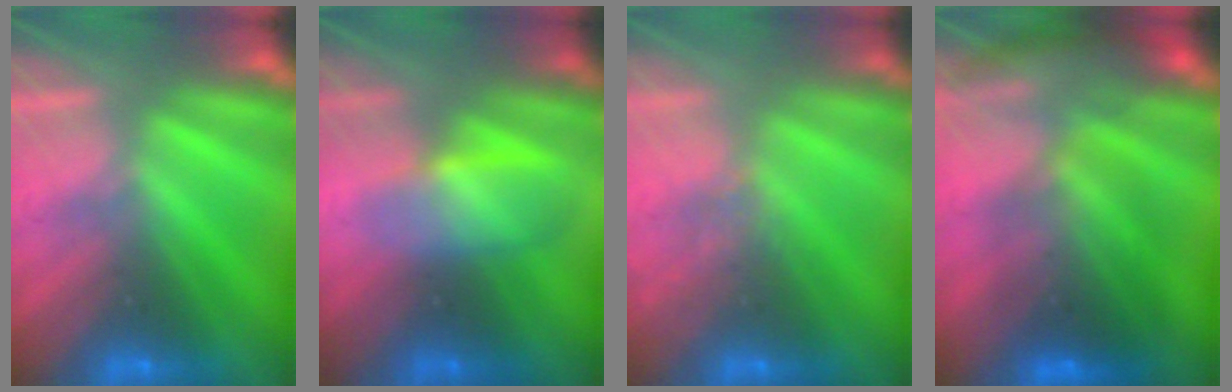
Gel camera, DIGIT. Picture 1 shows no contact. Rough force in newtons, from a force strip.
{"total": 3.0}
{"total": 2.4}
{"total": 6.9}